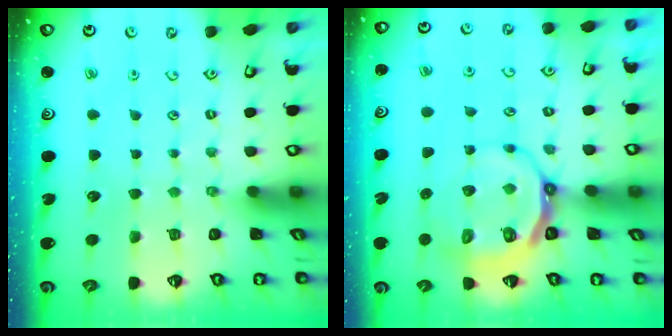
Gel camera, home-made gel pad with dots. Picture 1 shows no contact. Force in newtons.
{"total": 9.6, "press": 9.0, "slide": 3.3}